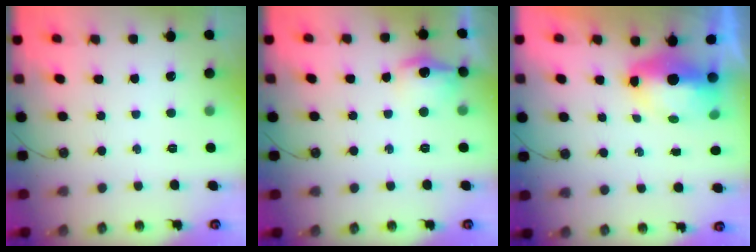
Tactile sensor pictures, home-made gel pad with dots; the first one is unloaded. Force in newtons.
{"total": 11.1, "press": 11.0, "slide": 0.9}
{"total": 8.0, "press": 7.8, "slide": 1.5}